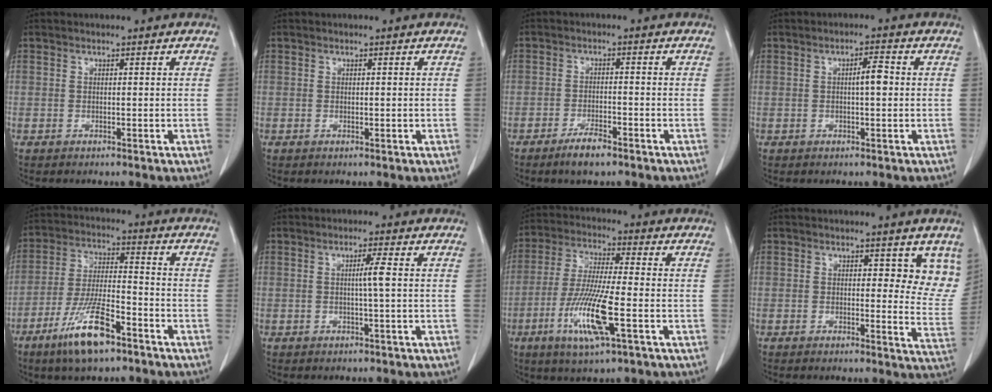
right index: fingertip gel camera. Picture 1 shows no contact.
{"total": 0.0}
{"total": 4.1, "force": [-2.9, 0.9, 2.7], "torque": [-0.052, -0.002, -0.052]}
{"total": 2.9, "force": [0.1, 0.5, 2.8], "torque": [-0.048, 0.005, 0.003]}
{"total": 11.5, "force": [-6.9, 2.3, 8.8], "torque": [-0.176, -0.018, -0.124]}
{"total": 2.3, "force": [0.1, -0.5, 2.2], "torque": [-0.040, 0.001, 0.003]}
{"total": 12.1, "force": [-4.2, 0.9, 11.3], "torque": [-0.231, -0.020, -0.079]}
{"total": 6.5, "force": [4.3, 3.0, 3.8], "torque": [-0.023, -0.025, 0.033]}